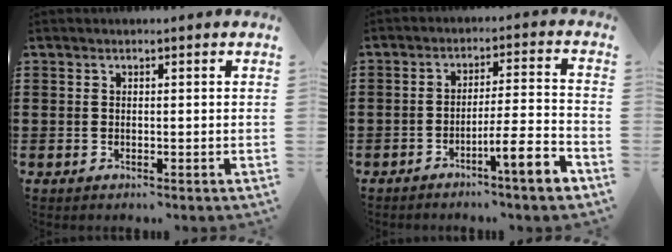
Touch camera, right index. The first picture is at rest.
{"total": 7.0, "force": [-4.4, 0.1, 5.5], "torque": [-0.088, -0.005, -0.079]}